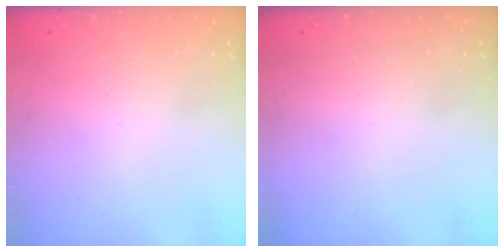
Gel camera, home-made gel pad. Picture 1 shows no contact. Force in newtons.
{"total": 0.0}